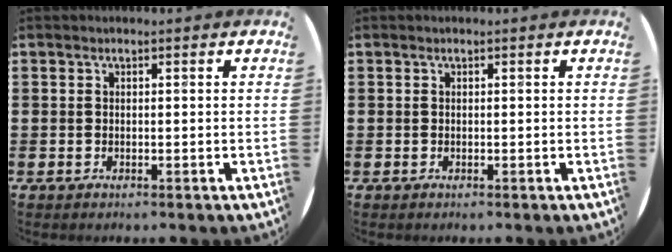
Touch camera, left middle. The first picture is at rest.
{"total": 0.0}